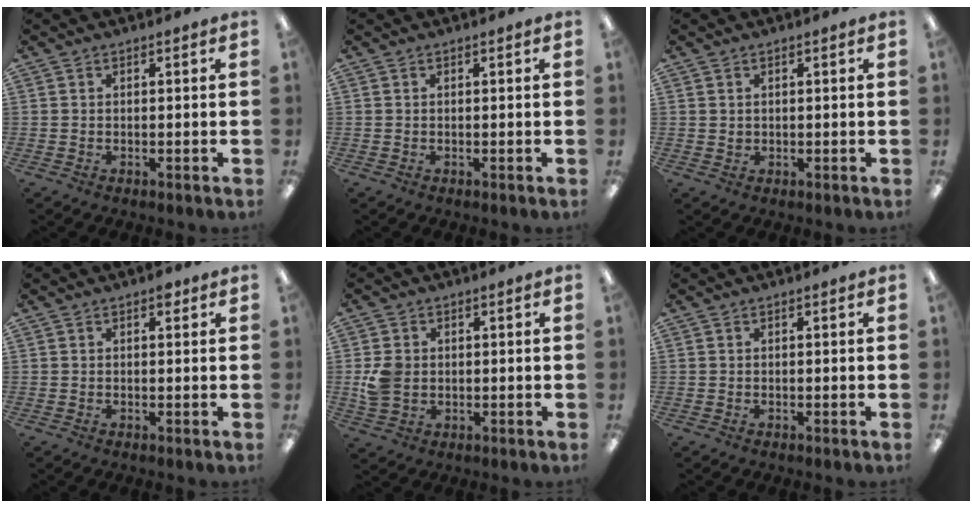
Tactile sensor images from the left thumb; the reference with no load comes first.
{"total": 0.0}
{"total": 0.9, "force": [0.5, 0.7, 0.1], "torque": [-0.004, 0.002, 0.009]}
{"total": 1.6, "force": [0.9, 0.9, 1.1], "torque": [-0.007, -0.003, 0.011]}
{"total": 5.8, "force": [0.1, 4.7, 3.3], "torque": [-0.060, 0.006, 0.004]}
{"total": 0.0}